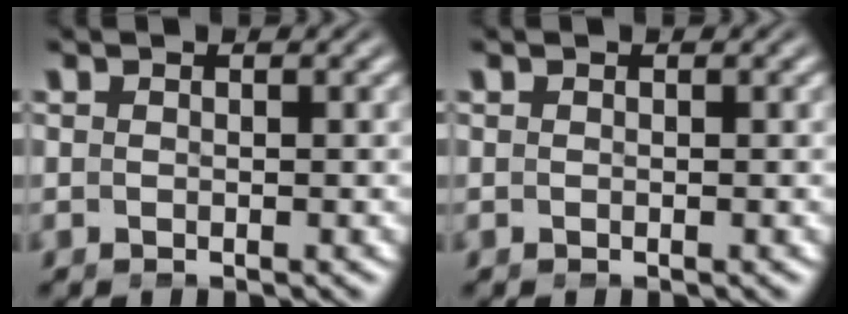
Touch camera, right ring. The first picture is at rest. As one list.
[{"total": 0.0}]